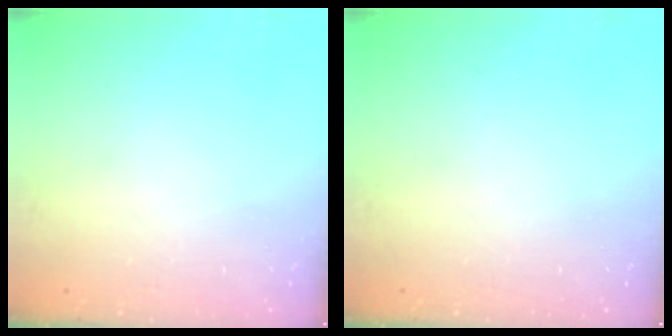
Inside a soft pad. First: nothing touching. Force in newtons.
{"total": 0.0}